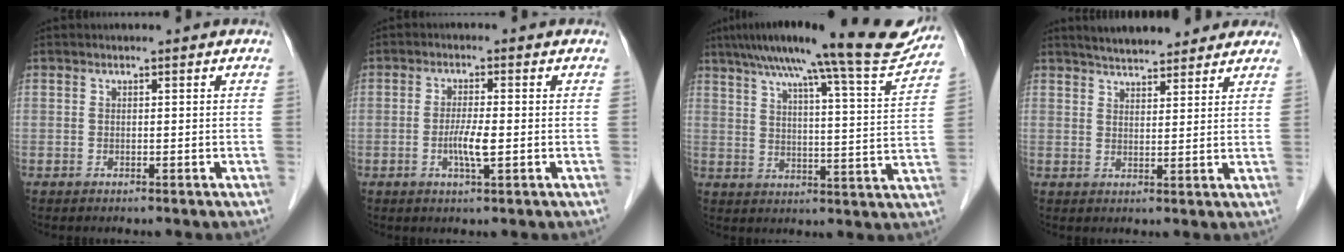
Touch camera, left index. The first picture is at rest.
{"total": 3.7, "force": [-0.8, 0.3, 3.6], "torque": [-0.072, -0.005, -0.015]}
{"total": 22.4, "force": [19.0, 0.6, 11.8], "torque": [-0.180, -0.008, 0.250]}
{"total": 10.4, "force": [9.2, 2.8, 4.0], "torque": [-0.047, 0.023, 0.122]}